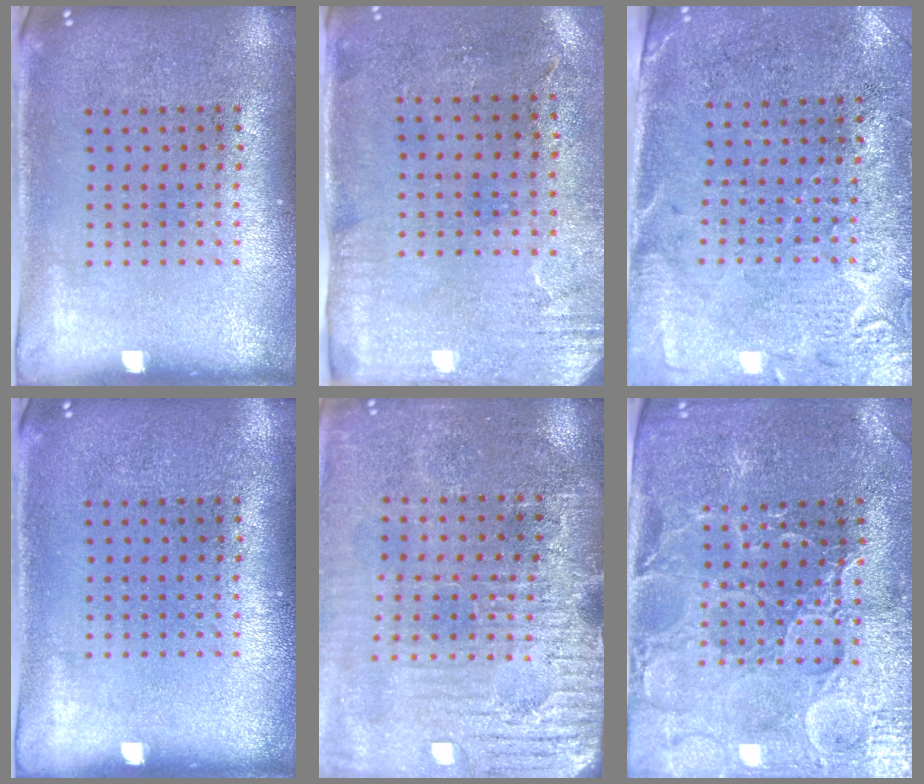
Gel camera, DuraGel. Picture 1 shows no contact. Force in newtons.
{"total": 3.0, "press": 2.4, "slide": 1.8}
{"total": 2.8, "press": 2.5, "slide": 1.3}
{"total": 0.0}
{"total": 3.6, "press": 3.5, "slide": 0.5}
{"total": 3.4, "press": 3.4, "slide": 0.5}